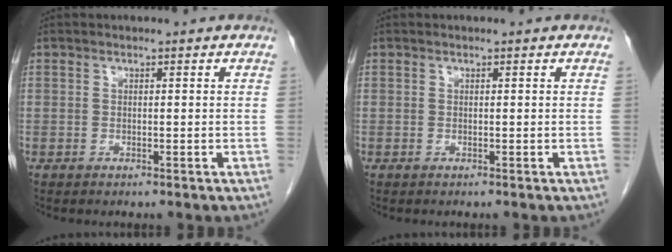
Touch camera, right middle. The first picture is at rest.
{"total": 0.0}